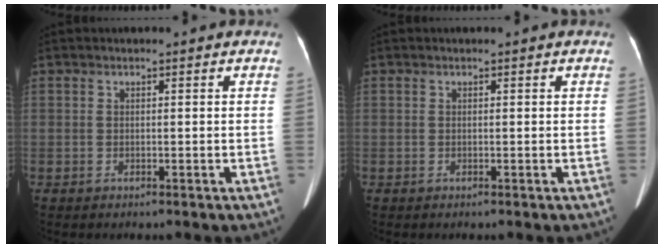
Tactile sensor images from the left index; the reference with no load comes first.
{"total": 0.0}